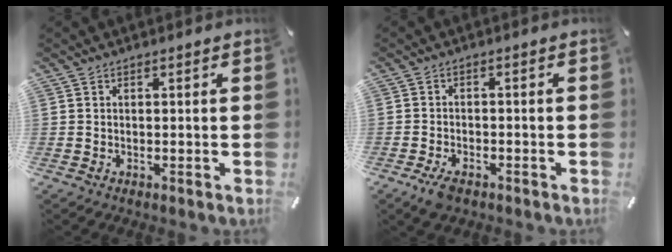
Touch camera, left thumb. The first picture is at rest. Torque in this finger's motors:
{"motor_torque": [0.01, 0.66, 0.06, 0.07, 0.02]}